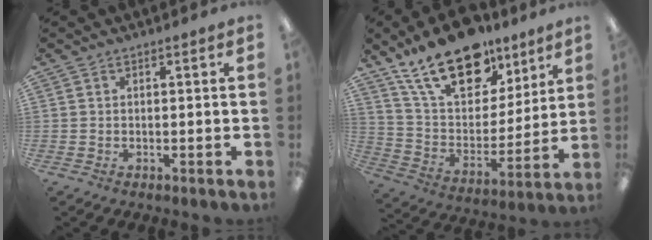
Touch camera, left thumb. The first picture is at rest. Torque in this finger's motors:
{"motor_torque": [0.45, 0.72, 1.52, -1.25, 0.14]}